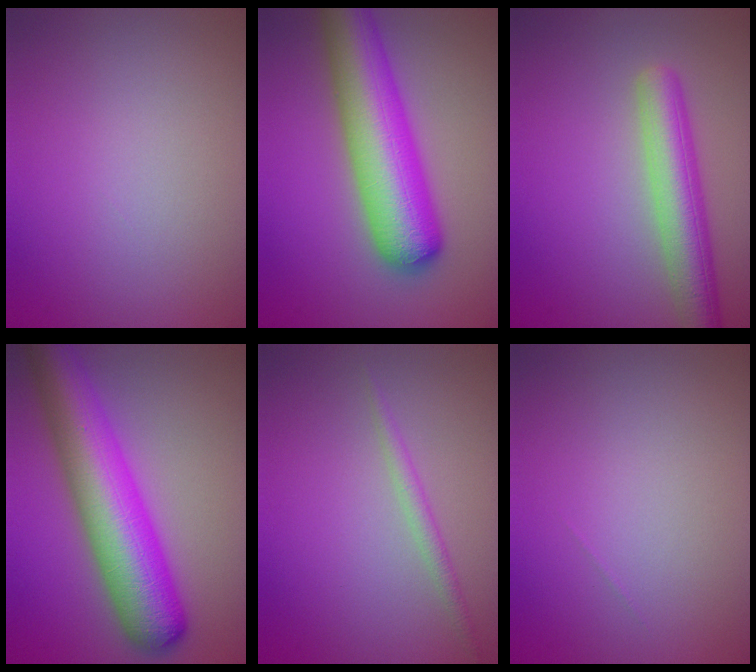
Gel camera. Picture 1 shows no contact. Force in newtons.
{"total": 9.2, "press": 9.2, "slide": 0.3}
{"total": 5.3, "press": 5.3, "slide": 0.2}
{"total": 10.4, "press": 10.4, "slide": 0.2}
{"total": 1.3, "press": 1.3, "slide": 0.0}
{"total": 0.0}